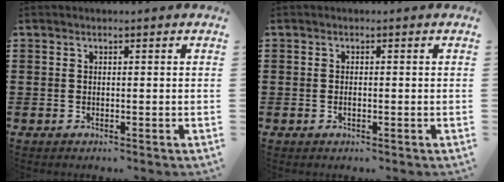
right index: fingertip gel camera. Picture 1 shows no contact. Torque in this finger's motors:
{"motor_torque": [2.14, 0.00, 0.00, -0.01]}